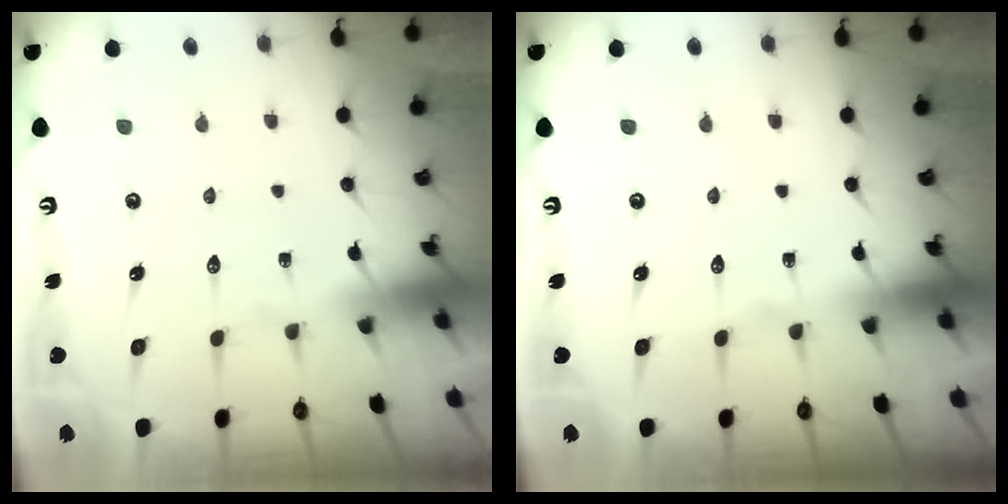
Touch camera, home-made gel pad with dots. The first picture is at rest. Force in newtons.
{"total": 0.0}